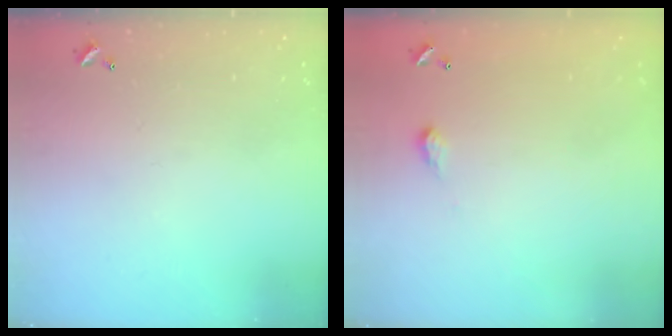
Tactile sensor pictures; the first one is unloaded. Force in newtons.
{"total": 2.0, "press": 2.0, "slide": 0.3}